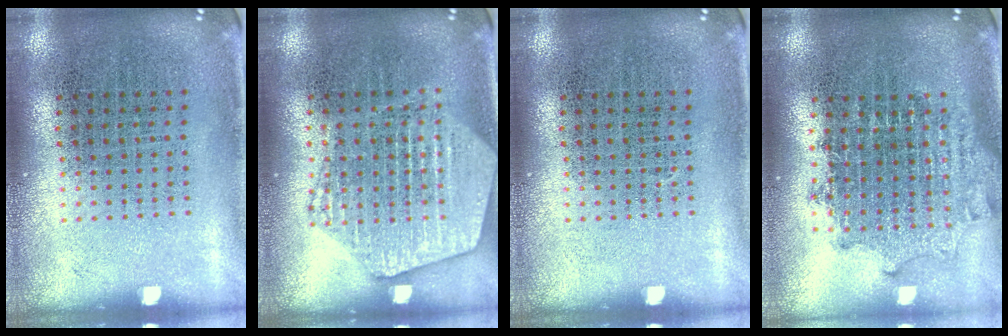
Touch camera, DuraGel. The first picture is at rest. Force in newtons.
{"total": 1.9, "press": 1.9, "slide": 0.2}
{"total": 0.0}
{"total": 1.8, "press": 1.4, "slide": 1.0}